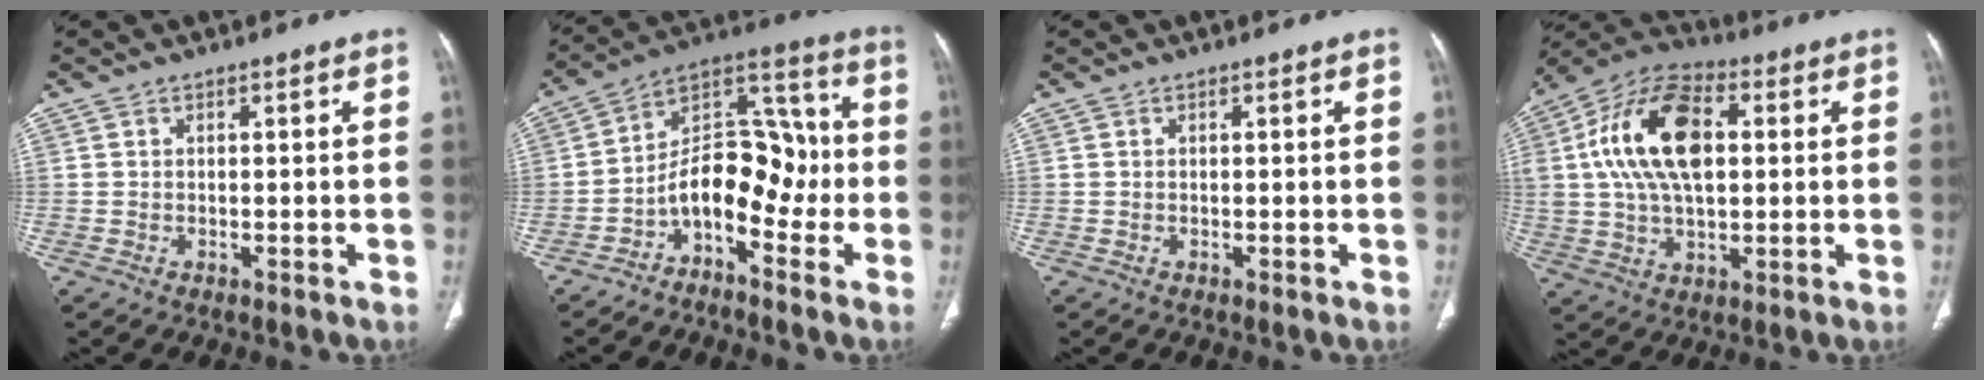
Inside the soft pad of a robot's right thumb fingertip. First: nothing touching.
{"total": 12.4, "force": [-4.4, 7.2, 9.1], "torque": [-0.116, 0.085, -0.083]}
{"total": 0.0}
{"total": 18.9, "force": [3.4, 10.6, 15.3], "torque": [-0.278, 0.018, 0.057]}